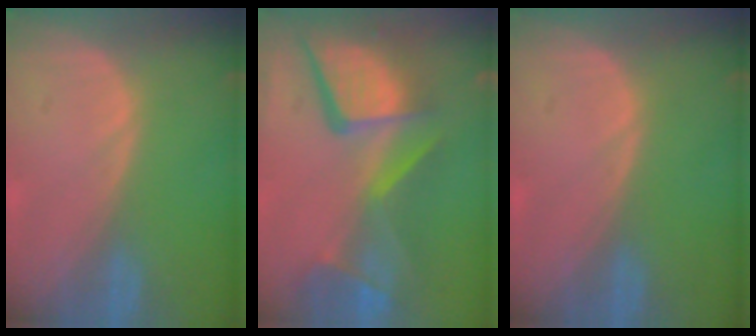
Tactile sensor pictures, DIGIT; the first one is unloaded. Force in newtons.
{"total": 13.6, "press": 11.1, "slide": 7.9}
{"total": 0.0}